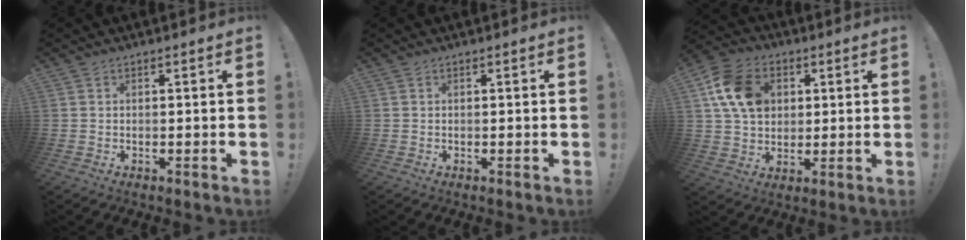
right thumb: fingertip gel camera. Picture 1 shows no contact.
{"total": 0.0}
{"total": 14.9, "force": [4.5, 11.5, 8.5], "torque": [-0.136, -0.002, 0.093]}